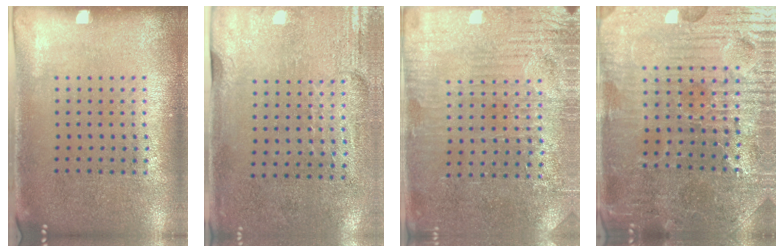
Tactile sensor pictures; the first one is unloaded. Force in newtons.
{"total": 2.9, "press": 2.5, "slide": 1.5}
{"total": 3.4, "press": 3.3, "slide": 0.5}
{"total": 4.3, "press": 4.2, "slide": 0.8}